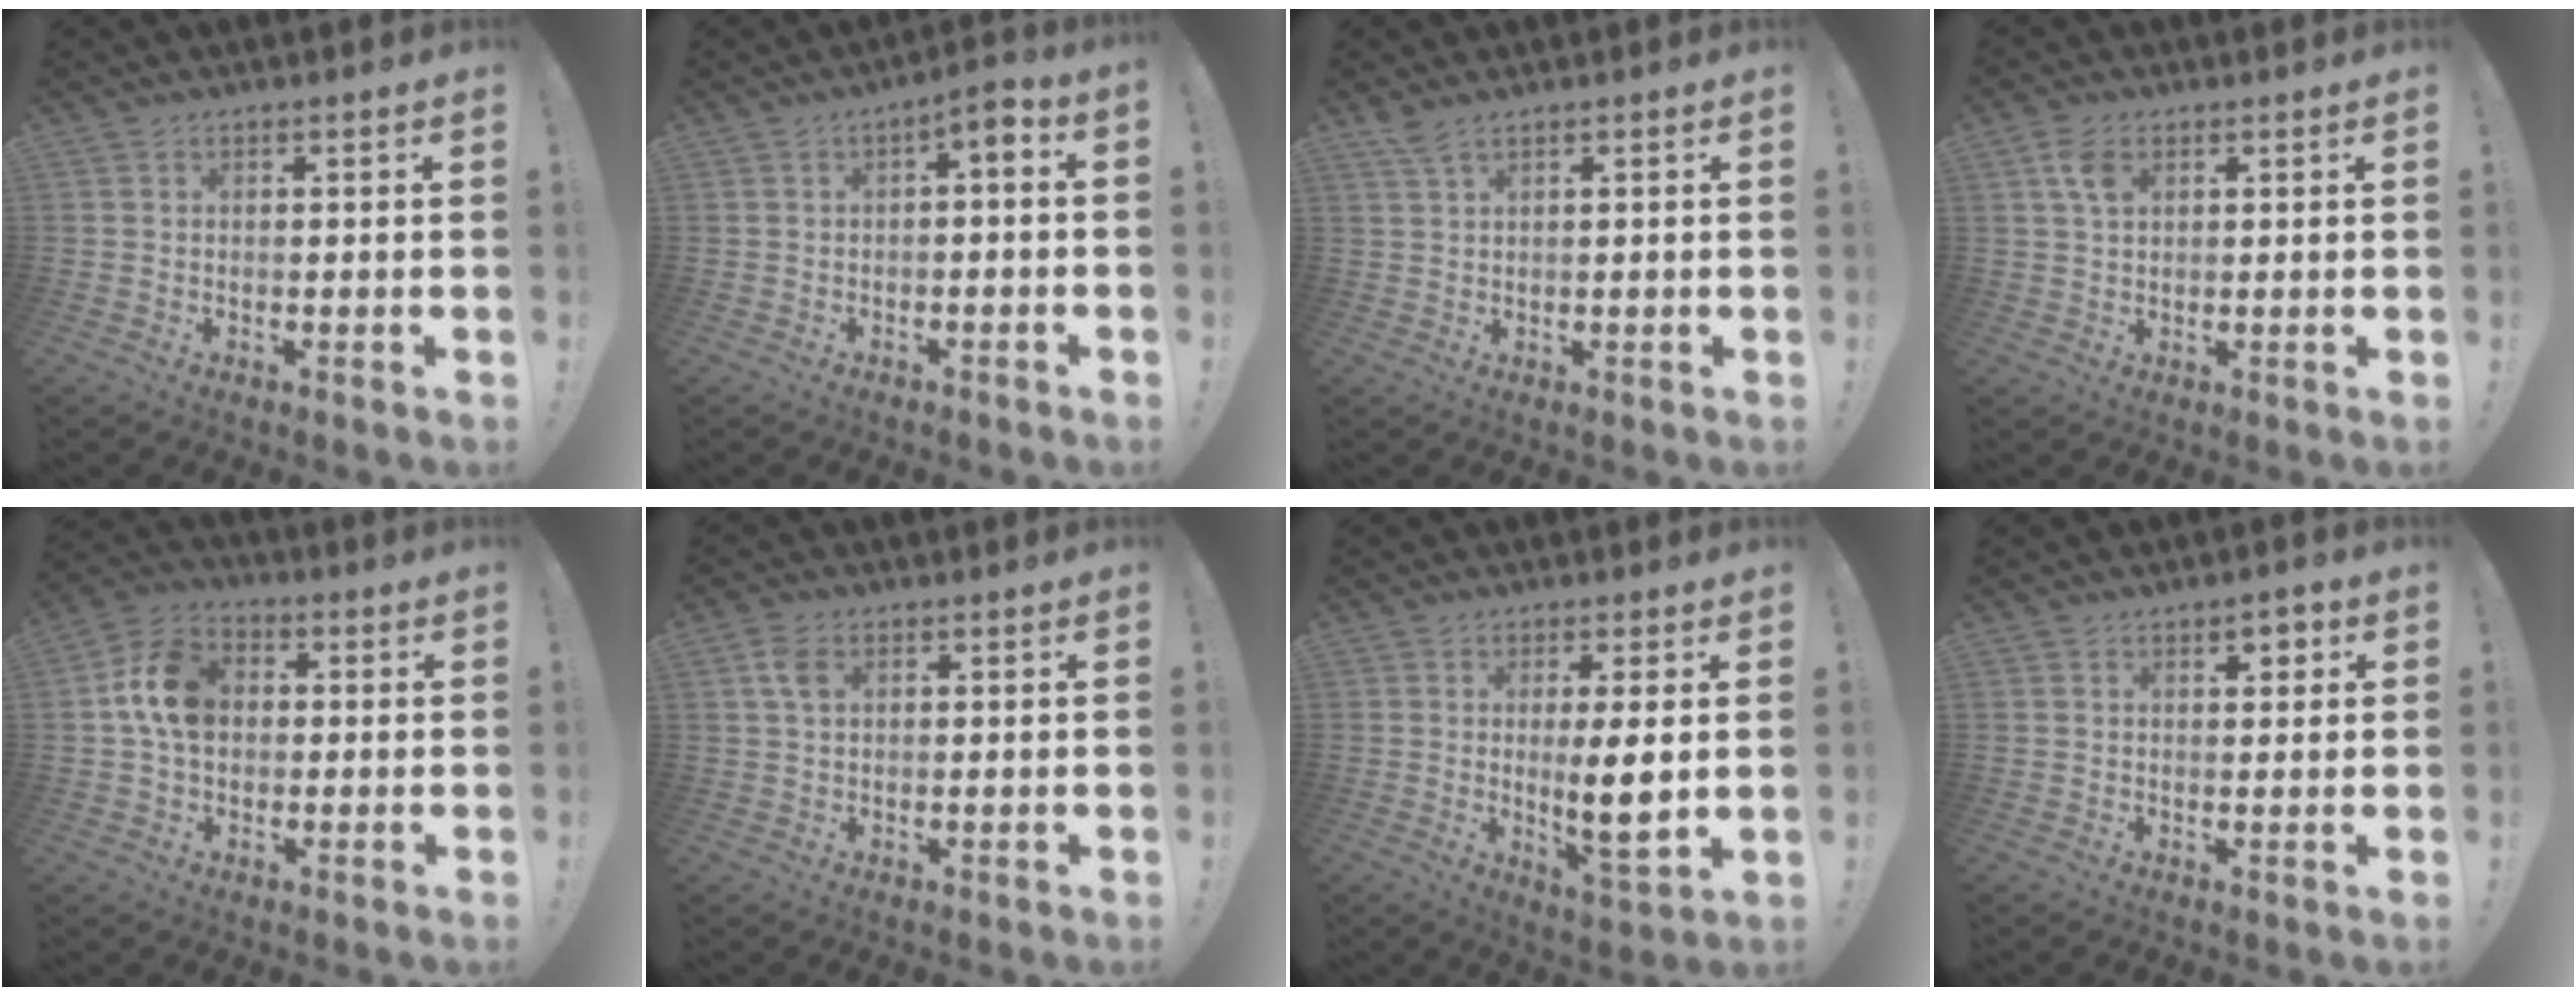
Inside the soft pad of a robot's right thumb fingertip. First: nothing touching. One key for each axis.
{"total": 3.8, "fx": -1.5, "fy": 1.1, "fz": 3.3, "tx": -0.048, "ty": 0.003, "tz": -0.027}
{"total": 2.5, "fx": 1.9, "fy": 0.4, "fz": 1.6, "tx": -0.042, "ty": -0.007, "tz": 0.037}
{"total": 5.2, "fx": 2.1, "fy": 3.1, "fz": 3.7, "tx": -0.058, "ty": -0.001, "tz": 0.039}
{"total": 12.5, "fx": 1.7, "fy": 9.3, "fz": 8.2, "tx": -0.143, "ty": 0.015, "tz": 0.037}
{"total": 4.5, "fx": 1.6, "fy": 2.8, "fz": 3.2, "tx": -0.056, "ty": 0.002, "tz": 0.030}
{"total": 9.4, "fx": 0.7, "fy": 1.3, "fz": 9.3, "tx": -0.145, "ty": -0.018, "tz": 0.008}
{"total": 3.1, "fx": 1.5, "fy": 1.6, "fz": 2.2, "tx": -0.024, "ty": -0.004, "tz": 0.020}